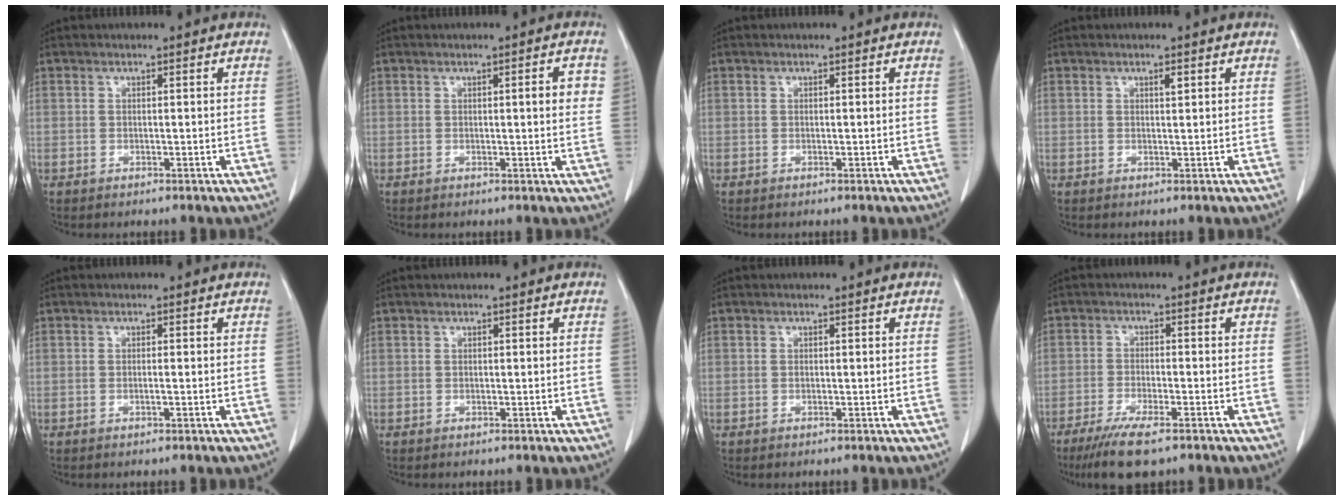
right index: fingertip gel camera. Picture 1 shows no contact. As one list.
[{"total": 2.9, "force": [0.6, 0.4, 2.8], "torque": [-0.035, 0.003, 0.006]}, {"total": 0.0}, {"total": 0.9, "force": [0.5, 0.2, 0.7], "torque": [-0.016, -0.001, 0.008]}, {"total": 0.6, "force": [-0.2, -0.2, 0.5], "torque": [-0.010, 0.000, -0.003]}, {"total": 0.0}, {"total": 0.0}, {"total": 7.6, "force": [-5.5, 1.1, 5.2], "torque": [-0.089, -0.018, -0.084]}]